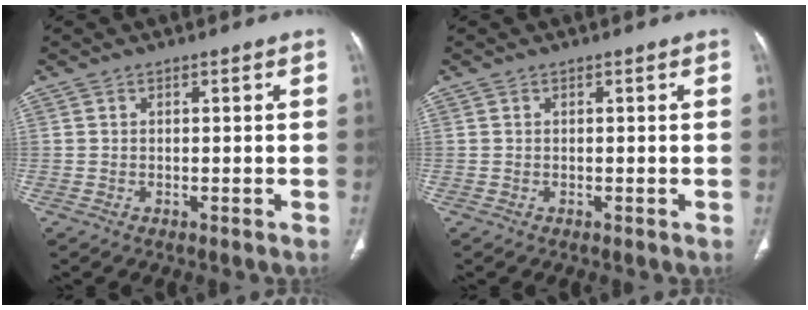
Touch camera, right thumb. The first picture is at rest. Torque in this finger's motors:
{"motor_torque": [-0.06, 0.06, -0.01, 0.01, 0.00]}